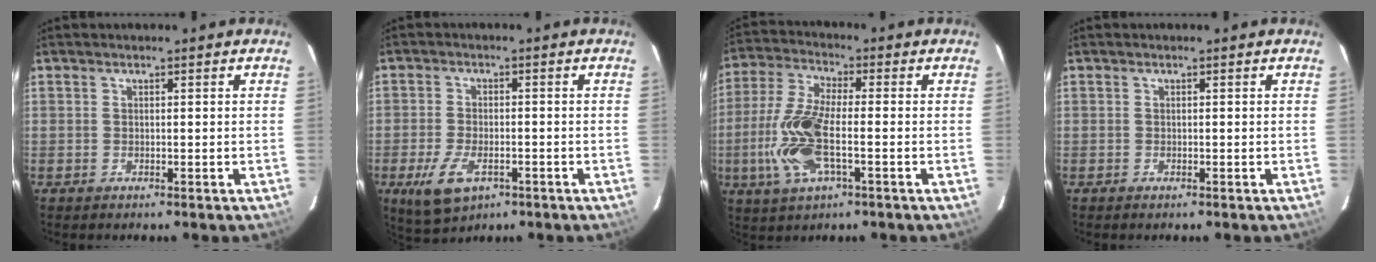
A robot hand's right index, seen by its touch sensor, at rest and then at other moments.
{"total": 8.3, "force": [-3.7, 4.3, 6.0], "torque": [-0.136, -0.015, -0.061]}
{"total": 13.0, "force": [-3.2, 4.3, 11.9], "torque": [-0.264, -0.004, -0.067]}
{"total": 0.0}